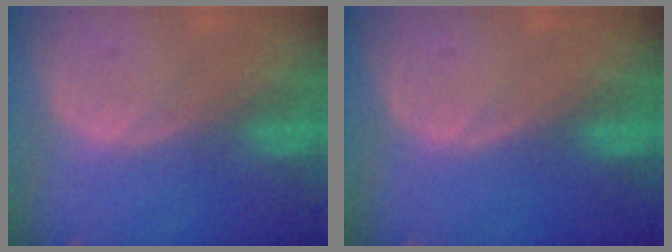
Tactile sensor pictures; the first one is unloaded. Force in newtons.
{"total": 0.0}